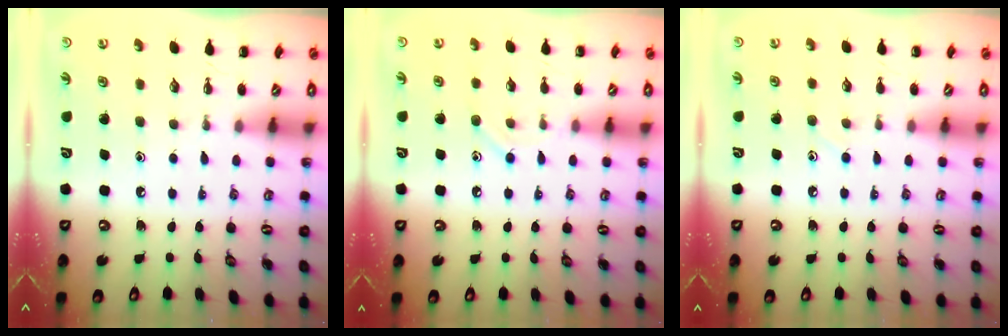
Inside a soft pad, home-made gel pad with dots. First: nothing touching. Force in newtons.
{"total": 7.8, "press": 7.4, "slide": 2.4}
{"total": 4.0, "press": 3.7, "slide": 1.5}